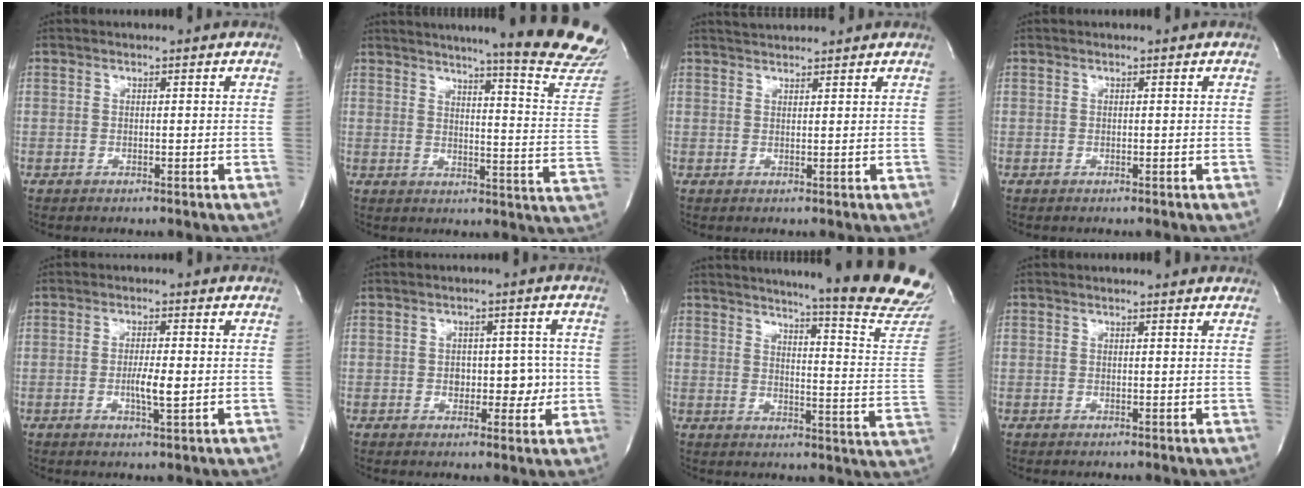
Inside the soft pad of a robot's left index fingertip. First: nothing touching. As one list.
[{"total": 22.5, "force": [19.9, -0.5, 10.5], "torque": [-0.142, -0.110, 0.225]}, {"total": 2.7, "force": [2.7, -0.2, 0.3], "torque": [-0.006, 0.021, 0.047]}, {"total": 0.0}, {"total": 3.1, "force": [-0.6, 0.3, 3.0], "torque": [-0.057, -0.007, -0.011]}, {"total": 4.7, "force": [-0.7, 3.1, 3.5], "torque": [-0.032, 0.007, -0.007]}, {"total": 25.6, "force": [22.6, 0.2, 12.0], "torque": [-0.171, -0.125, 0.258]}, {"total": 3.6, "force": [3.4, 0.6, 0.9], "torque": [-0.014, 0.006, 0.025]}]